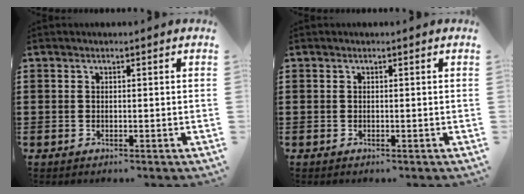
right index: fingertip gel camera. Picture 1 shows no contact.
{"total": 0.0}